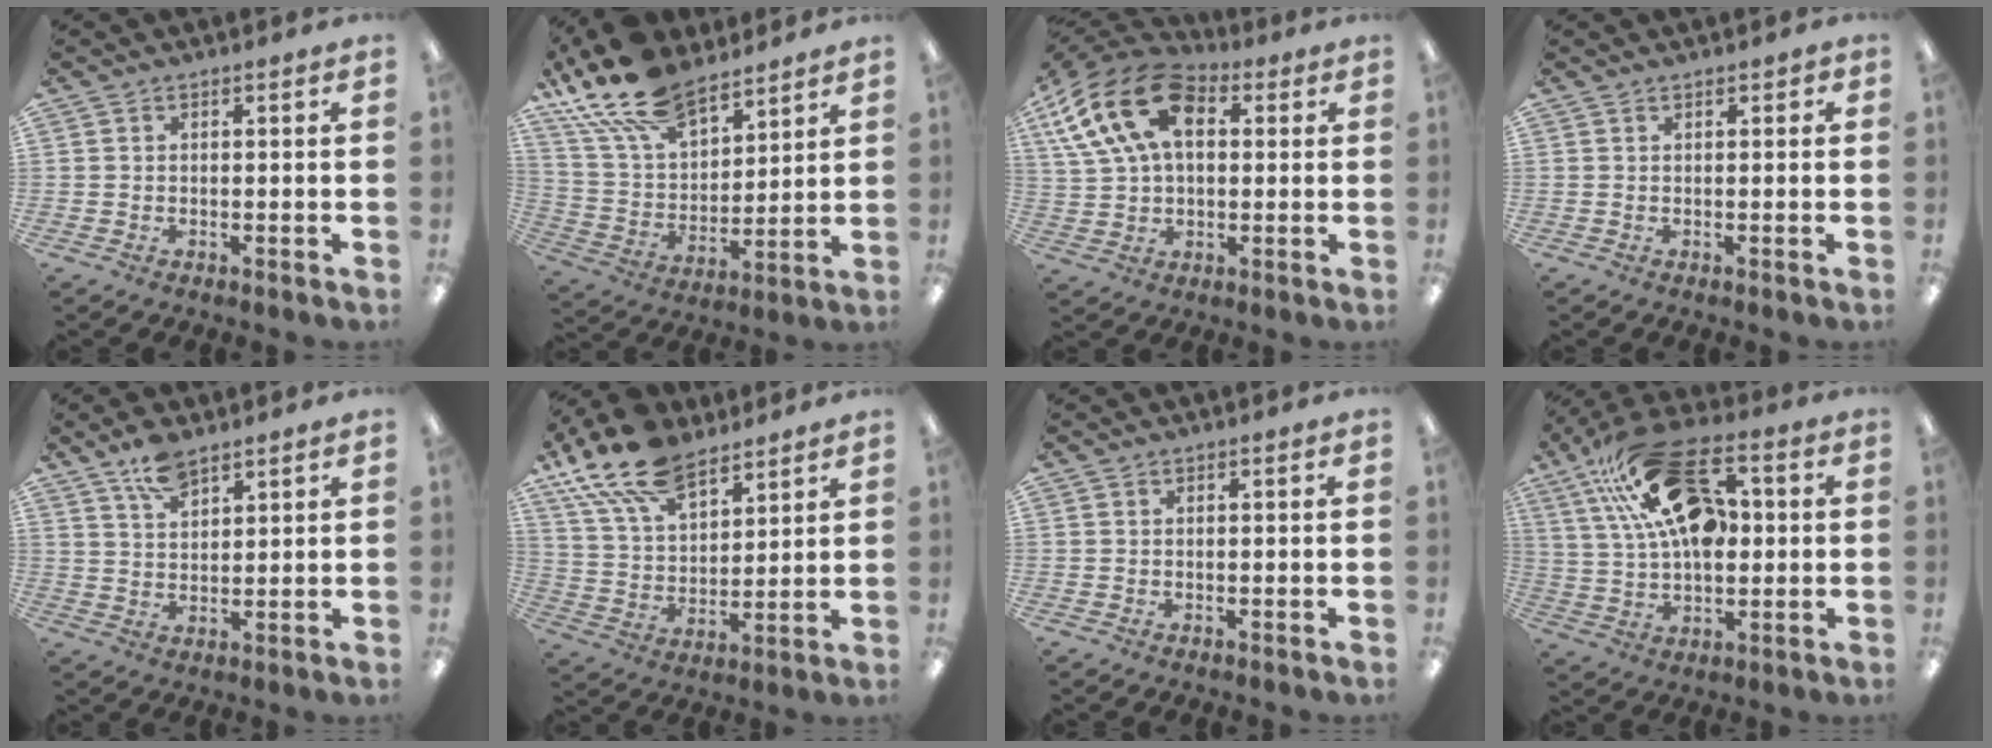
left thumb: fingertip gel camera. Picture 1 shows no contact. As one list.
[{"total": 17.9, "force": [13.4, 8.3, 8.4], "torque": [-0.188, -0.072, 0.245]}, {"total": 19.4, "force": [6.9, 12.6, 12.9], "torque": [-0.263, -0.019, 0.121]}, {"total": 0.5, "force": [0.1, 0.4, 0.3], "torque": [-0.004, 0.001, 0.002]}, {"total": 6.6, "force": [4.8, 2.8, 3.5], "torque": [-0.072, -0.019, 0.088]}, {"total": 17.0, "force": [11.8, 8.3, 9.0], "torque": [-0.196, -0.054, 0.218]}, {"total": 0.0}, {"total": 22.2, "force": [8.3, 12.9, 16.1], "torque": [-0.284, -0.027, 0.146]}]